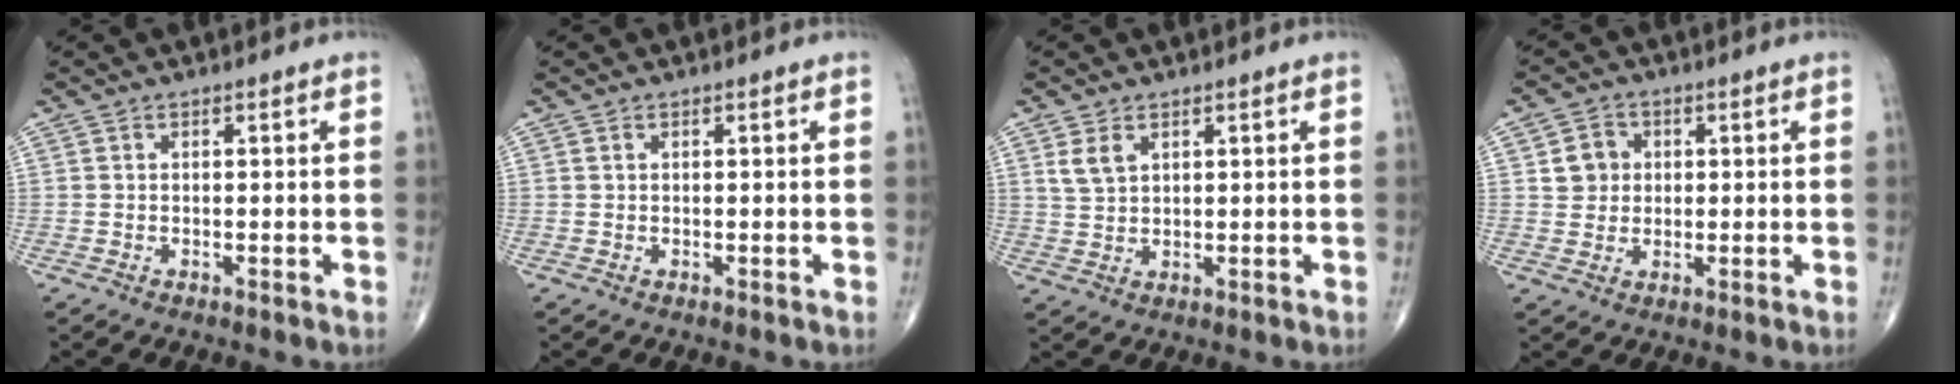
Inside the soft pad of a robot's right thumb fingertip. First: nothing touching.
{"total": 0.0}
{"total": 3.4, "force": [1.7, 2.0, 2.1], "torque": [-0.041, -0.003, 0.042]}
{"total": 4.8, "force": [1.0, 4.3, 1.7], "torque": [-0.003, 0.002, 0.013]}